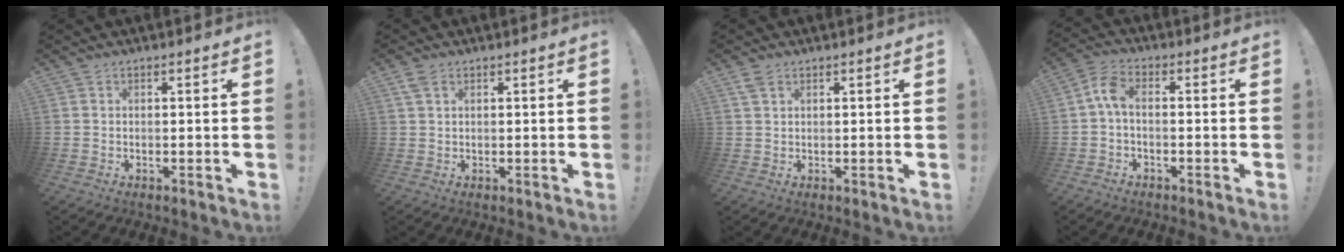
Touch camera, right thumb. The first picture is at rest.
{"total": 2.9, "force": [1.5, 1.6, 1.9], "torque": [-0.039, 0.004, 0.028]}
{"total": 2.7, "force": [1.7, 1.5, 1.6], "torque": [-0.032, -0.001, 0.033]}
{"total": 5.4, "force": [-0.4, 2.5, 4.7], "torque": [-0.099, 0.004, -0.007]}